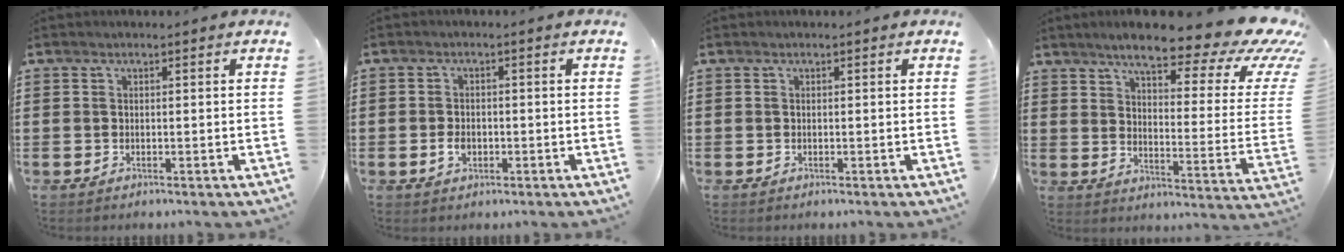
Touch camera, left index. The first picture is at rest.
{"total": 2.2, "force": [-0.6, 1.5, 1.5], "torque": [-0.039, 0.000, -0.015]}
{"total": 0.0}
{"total": 12.6, "force": [9.5, 1.8, 8.0], "torque": [-0.148, -0.060, 0.154]}